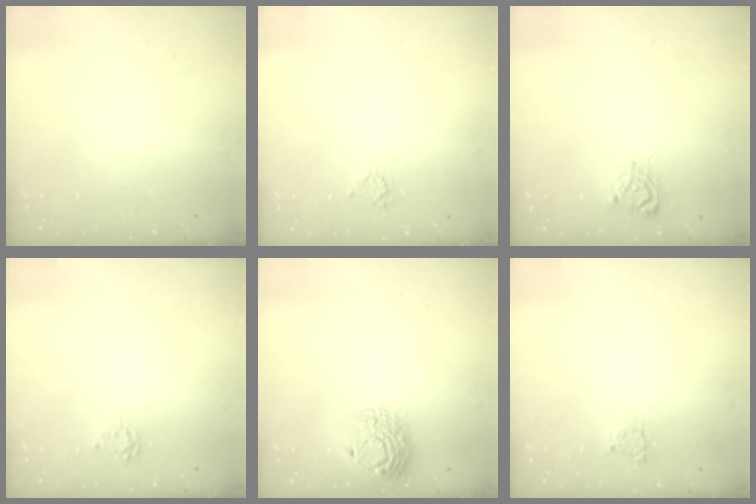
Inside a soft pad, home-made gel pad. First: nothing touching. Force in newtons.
{"total": 3.4, "press": 3.4, "slide": 0.4}
{"total": 6.9, "press": 6.9, "slide": 0.2}
{"total": 3.3, "press": 3.3, "slide": 0.4}
{"total": 15.0, "press": 15.0, "slide": 1.2}
{"total": 2.2, "press": 2.2, "slide": 0.4}